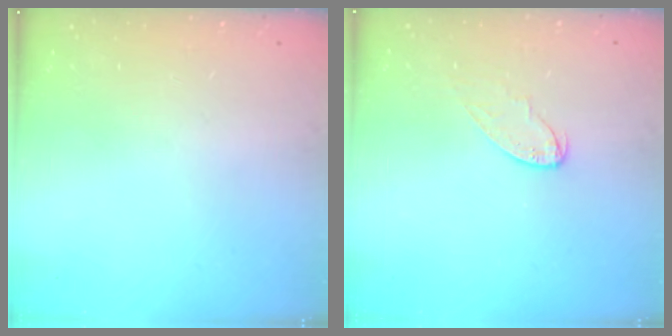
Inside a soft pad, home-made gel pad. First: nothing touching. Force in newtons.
{"total": 4.9, "press": 4.9, "slide": 0.2}